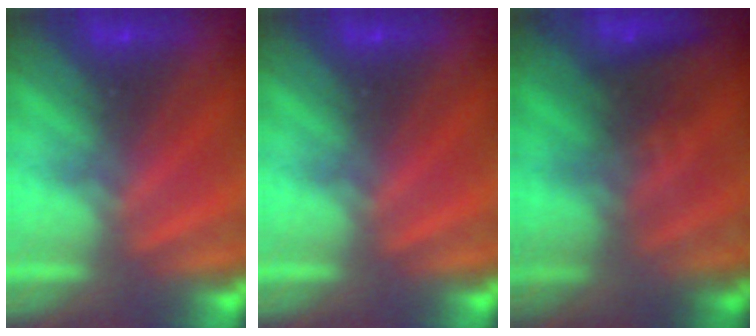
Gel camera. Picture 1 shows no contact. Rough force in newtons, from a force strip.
{"total": 0.0}
{"total": 4.2}